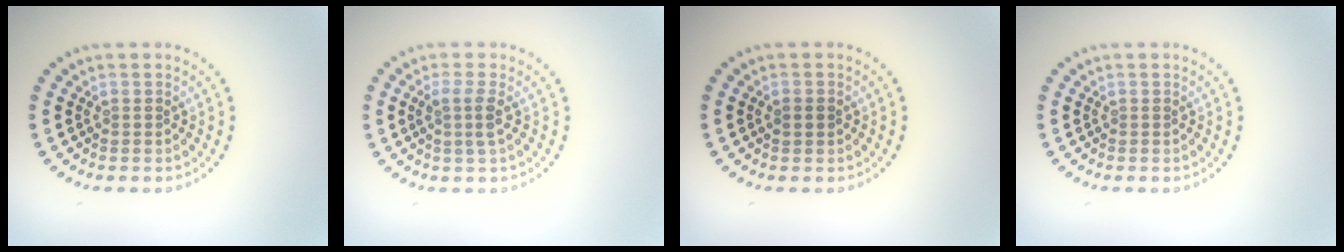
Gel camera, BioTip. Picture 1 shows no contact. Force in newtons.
{"total": 1.9, "press": 1.6, "slide": 1.1}
{"total": 1.1, "press": 1.1, "slide": 0.2}
{"total": 0.0}